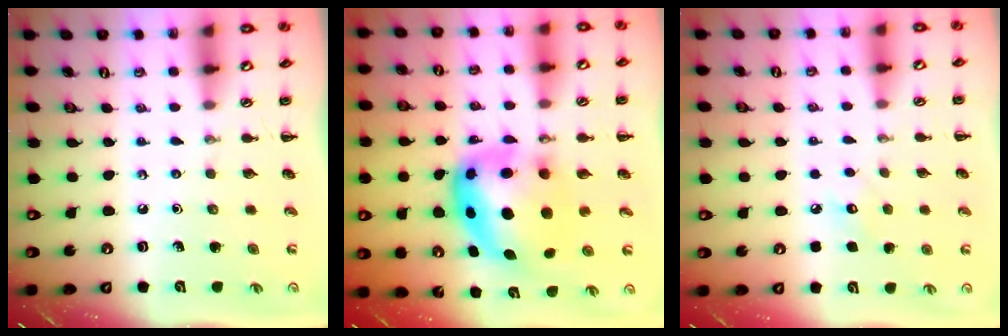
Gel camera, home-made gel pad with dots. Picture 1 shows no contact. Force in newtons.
{"total": 10.7, "press": 10.4, "slide": 2.5}
{"total": 6.3, "press": 6.1, "slide": 1.6}